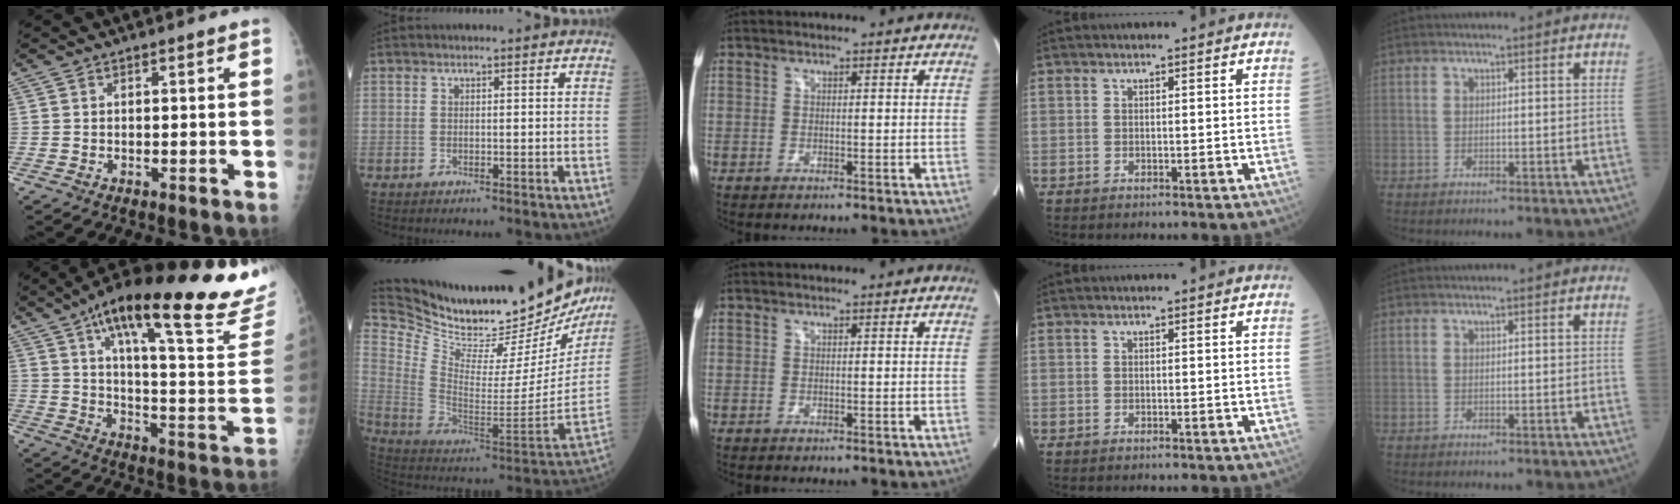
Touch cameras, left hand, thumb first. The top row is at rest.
{"thumb": {"total": 30.7, "force": [21.0, 6.4, 21.5], "torque": [-0.288, -0.069, 0.295]}, "index": {"total": 35.2, "force": [30.9, 7.0, 15.4], "torque": [-0.282, -0.082, 0.440]}}